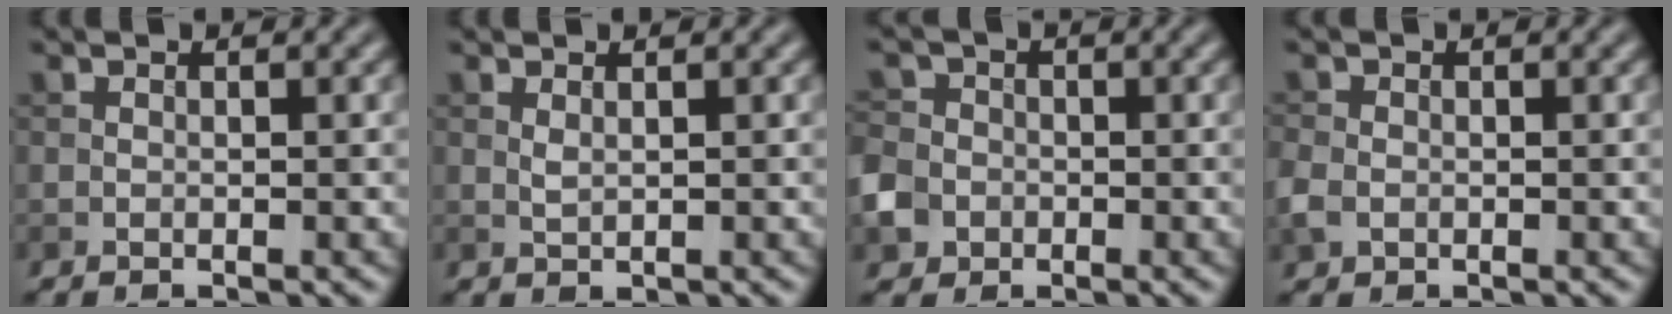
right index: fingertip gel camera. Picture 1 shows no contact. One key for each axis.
{"total": 0.7, "fx": 0.3, "fy": 0.3, "fz": 0.6, "tx": -0.018, "ty": -0.002, "tz": 0.009}
{"total": 4.6, "fx": -1.9, "fy": 3.9, "fz": 1.6, "tx": -0.028, "ty": -0.010, "tz": -0.046}
{"total": 2.1, "fx": -0.6, "fy": 1.7, "fz": 1.0, "tx": -0.025, "ty": -0.004, "tz": -0.016}